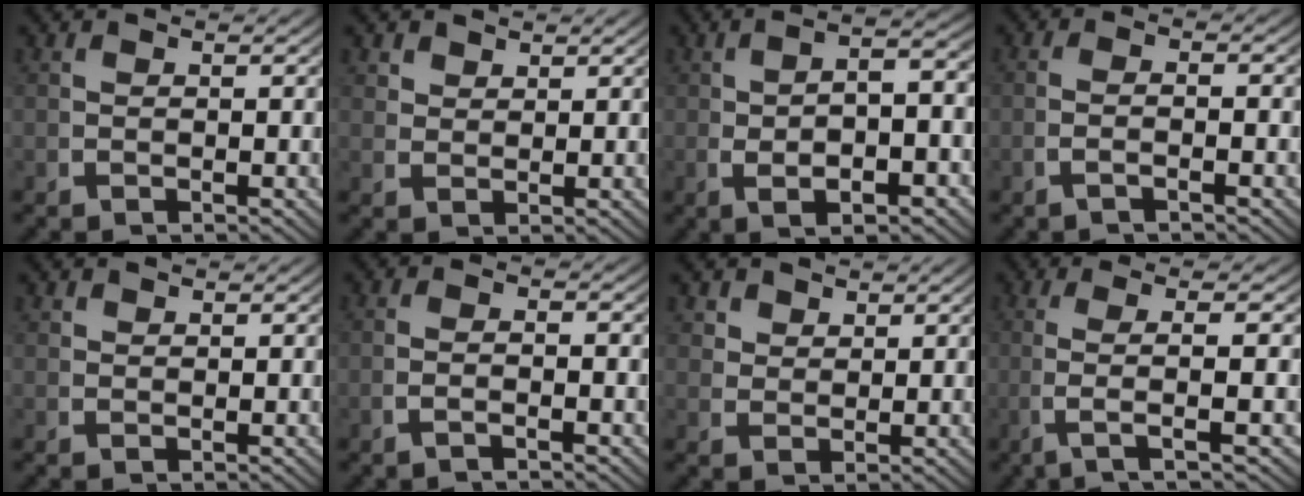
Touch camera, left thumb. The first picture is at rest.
{"total": 2.0, "force": [1.8, 0.7, 0.5], "torque": [-0.004, -0.006, 0.043]}
{"total": 6.2, "force": [-0.2, 2.4, 5.7], "torque": [-0.087, 0.006, 0.003]}
{"total": 1.4, "force": [-0.8, 0.0, 1.2], "torque": [-0.033, 0.001, -0.016]}
{"total": 0.9, "force": [0.9, 0.1, 0.1], "torque": [-0.001, -0.004, 0.025]}
{"total": 1.2, "force": [-0.8, 0.1, 0.8], "torque": [-0.022, 0.000, -0.018]}
{"total": 2.6, "force": [2.1, 1.3, 0.8], "torque": [-0.011, -0.007, 0.047]}
{"total": 5.9, "force": [-0.1, 0.8, 5.9], "torque": [-0.128, -0.001, 0.004]}